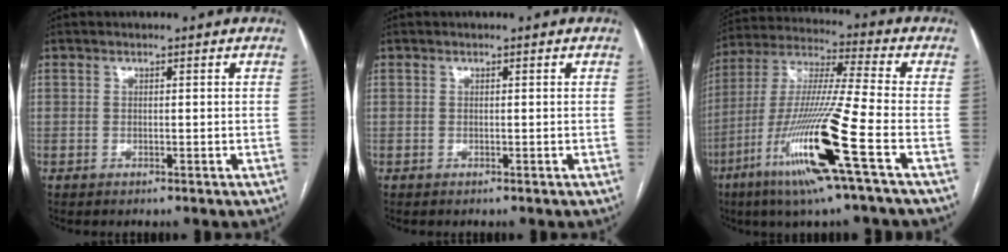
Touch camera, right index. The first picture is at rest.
{"total": 0.0}
{"total": 18.5, "force": [-7.8, -1.0, 16.8], "torque": [-0.357, -0.033, -0.151]}